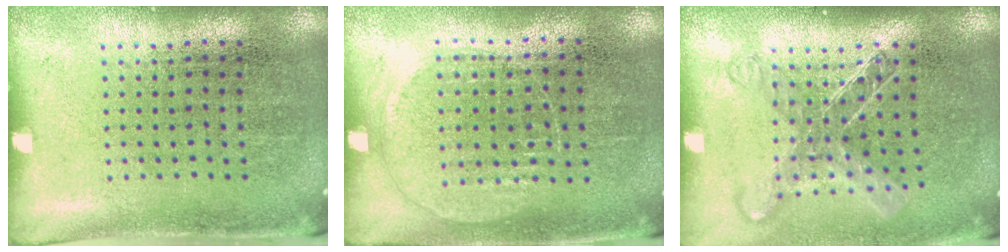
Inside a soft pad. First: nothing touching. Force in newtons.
{"total": 1.0, "press": 0.9, "slide": 0.4}
{"total": 1.7, "press": 1.3, "slide": 1.0}